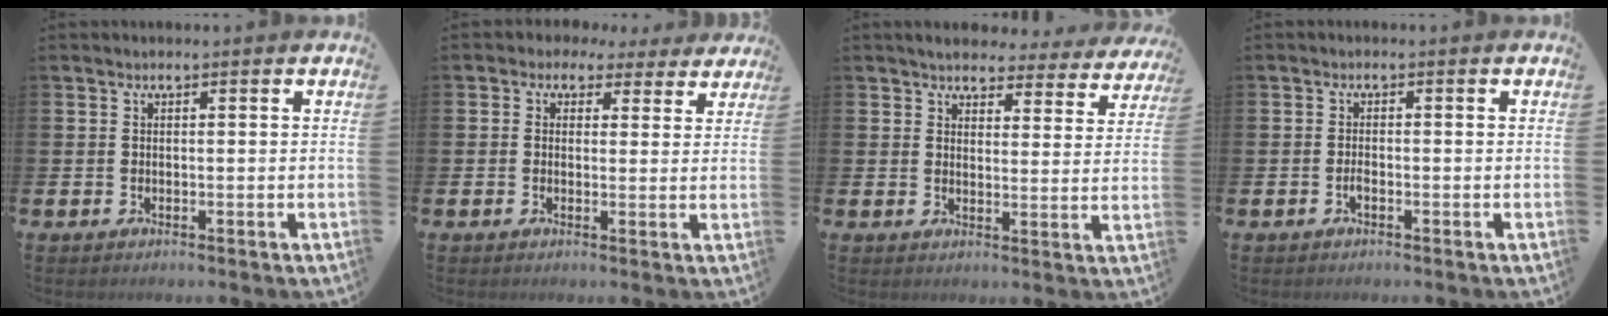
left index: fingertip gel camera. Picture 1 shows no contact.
{"total": 2.6, "force": [1.6, 2.0, 0.3], "torque": [-0.010, -0.008, 0.022]}
{"total": 4.2, "force": [4.1, 1.0, 0.4], "torque": [-0.025, -0.024, 0.069]}
{"total": 1.1, "force": [-0.6, 0.4, 0.8], "torque": [-0.016, -0.002, -0.012]}